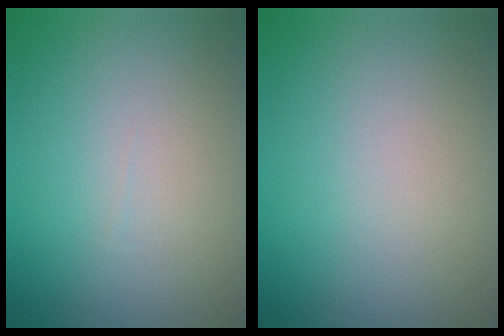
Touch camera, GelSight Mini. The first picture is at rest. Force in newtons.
{"total": 0.0}